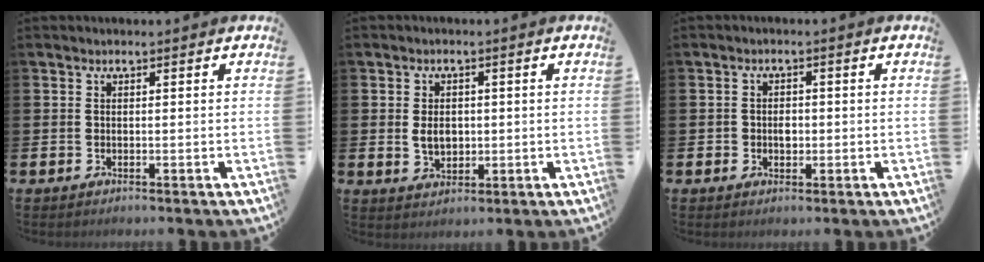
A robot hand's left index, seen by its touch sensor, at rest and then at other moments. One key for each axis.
{"total": 3.5, "fx": 0.2, "fy": 2.5, "fz": 2.4, "tx": -0.030, "ty": 0.001, "tz": -0.003}
{"total": 1.8, "fx": -0.2, "fy": 1.6, "fz": 1.0, "tx": 0.001, "ty": 0.000, "tz": -0.010}